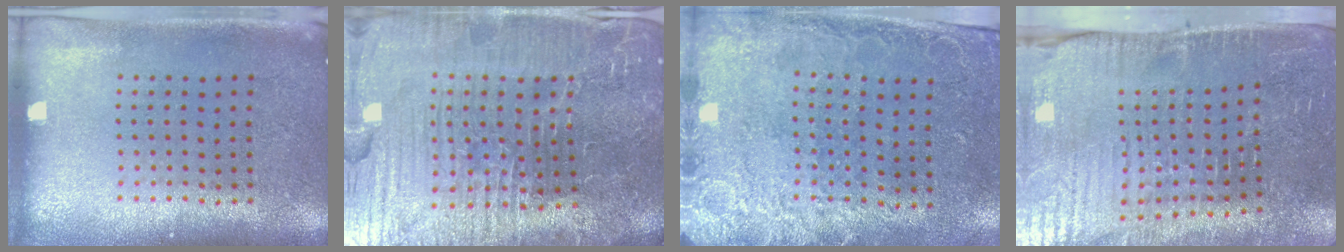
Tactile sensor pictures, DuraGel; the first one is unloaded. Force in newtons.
{"total": 6.3, "press": 5.9, "slide": 2.4}
{"total": 2.5, "press": 1.9, "slide": 1.6}
{"total": 4.7, "press": 4.6, "slide": 1.1}